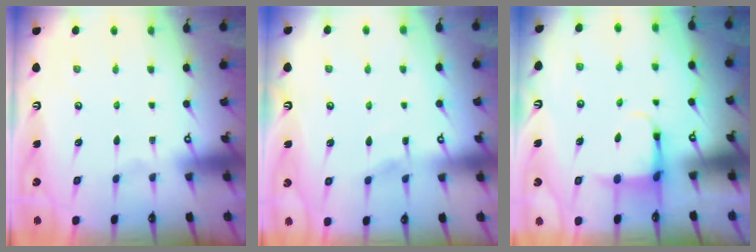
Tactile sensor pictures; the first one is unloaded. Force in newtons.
{"total": 3.0, "press": 3.0, "slide": 0.5}
{"total": 3.9, "press": 3.7, "slide": 1.4}